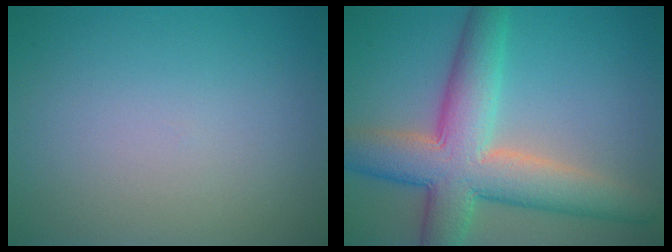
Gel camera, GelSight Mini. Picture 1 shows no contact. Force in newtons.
{"total": 9.2, "press": 9.2, "slide": 0.4}